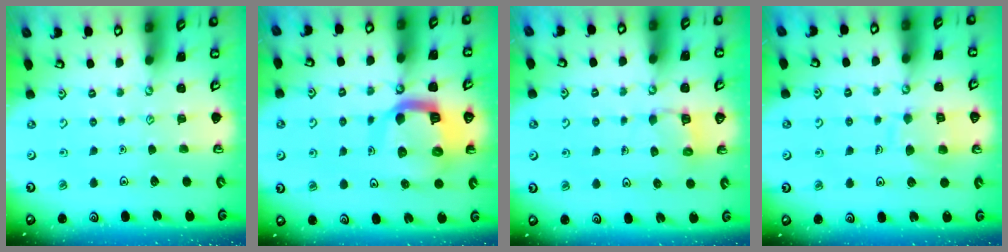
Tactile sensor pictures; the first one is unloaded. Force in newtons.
{"total": 14.1, "press": 14.0, "slide": 1.8}
{"total": 7.7, "press": 7.7, "slide": 0.2}
{"total": 10.6, "press": 10.6, "slide": 0.9}